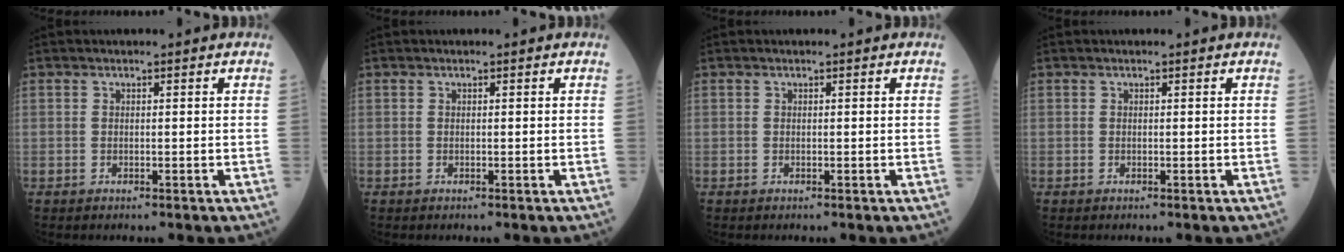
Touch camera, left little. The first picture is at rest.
{"total": 0.0}
{"total": 0.0}
{"total": 0.0}